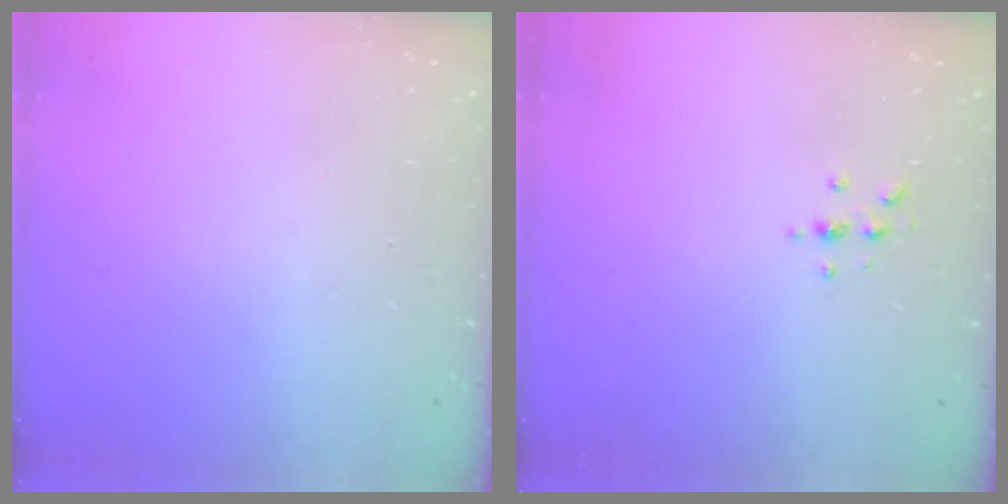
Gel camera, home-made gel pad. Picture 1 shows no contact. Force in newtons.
{"total": 2.4, "press": 2.4, "slide": 0.3}